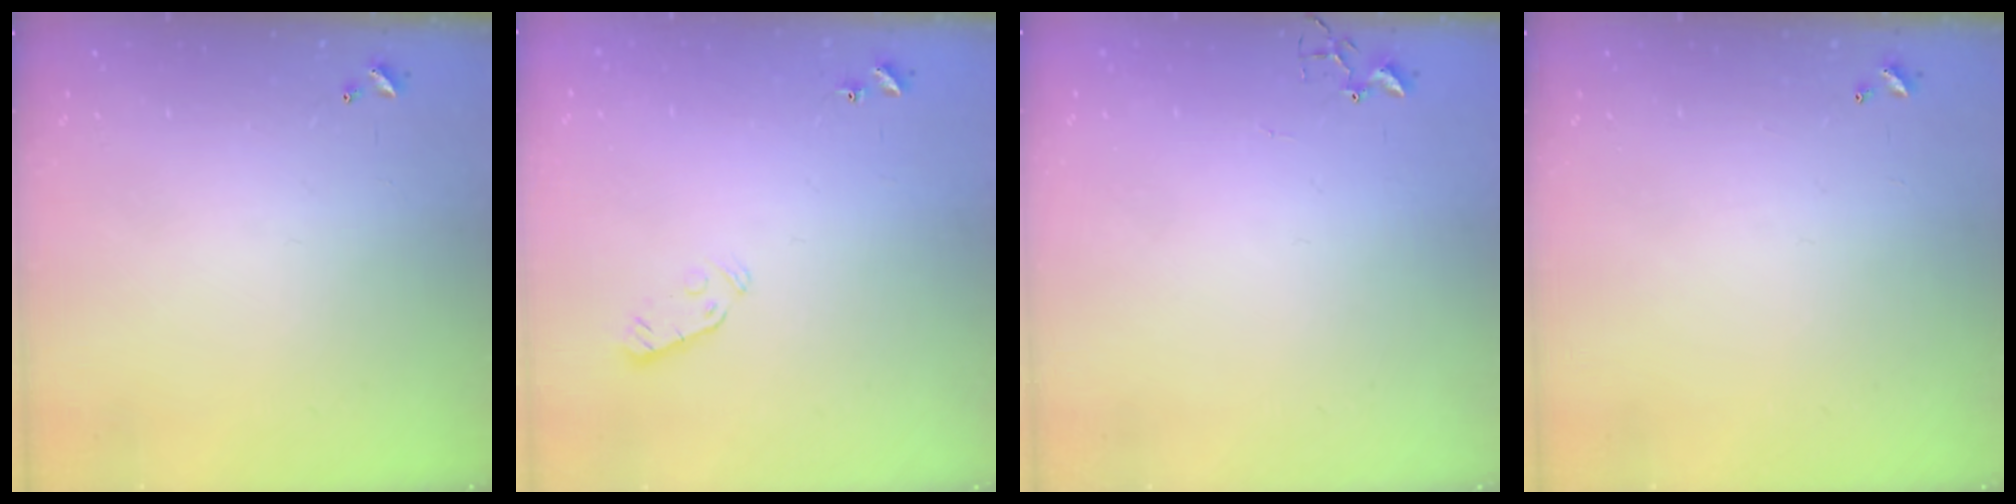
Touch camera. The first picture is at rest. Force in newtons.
{"total": 3.8, "press": 3.7, "slide": 0.9}
{"total": 3.0, "press": 2.9, "slide": 0.4}
{"total": 0.0}